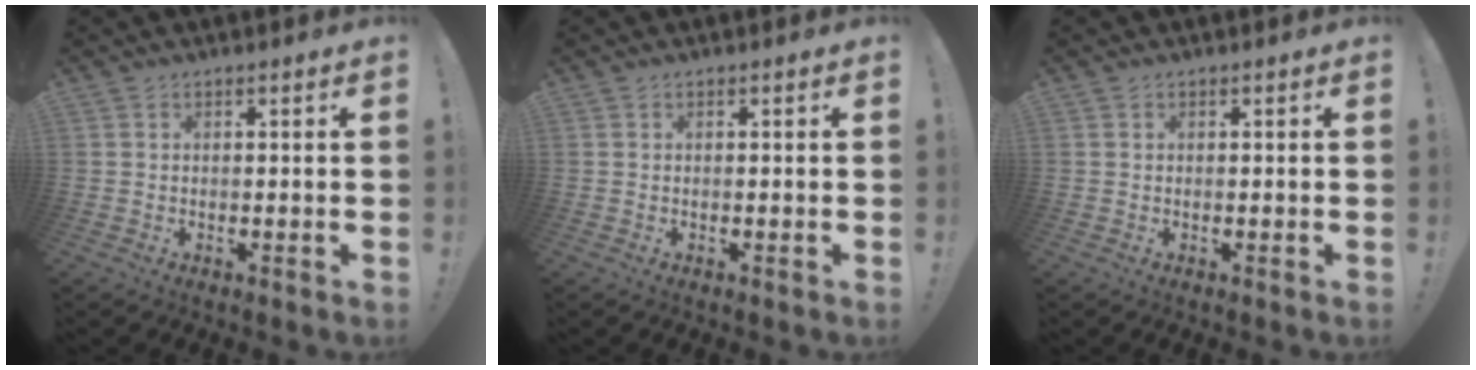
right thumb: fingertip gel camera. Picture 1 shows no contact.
{"total": 0.0}
{"total": 0.0}